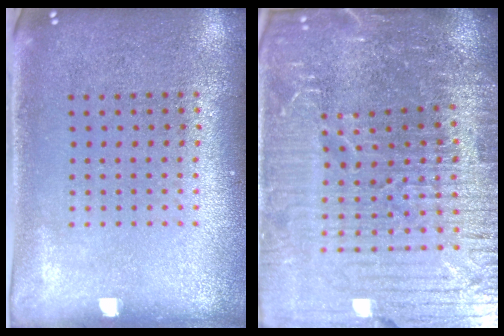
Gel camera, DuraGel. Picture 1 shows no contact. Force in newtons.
{"total": 6.6, "press": 5.8, "slide": 3.3}